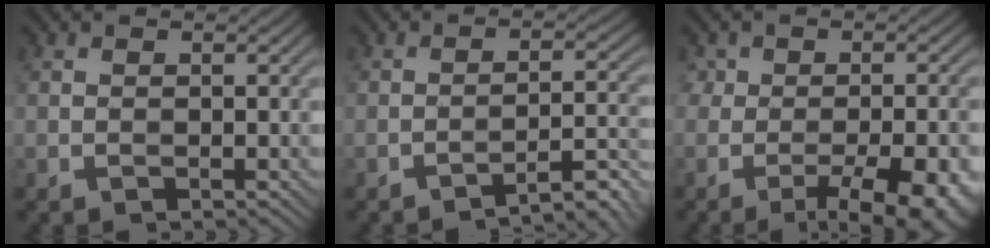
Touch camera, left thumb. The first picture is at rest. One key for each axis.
{"total": 5.2, "fx": -4.1, "fy": 0.6, "fz": 3.1, "tx": -0.042, "ty": 0.023, "tz": -0.063}
{"total": 11.3, "fx": -5.0, "fy": 5.8, "fz": 8.4, "tx": -0.072, "ty": 0.017, "tz": -0.067}